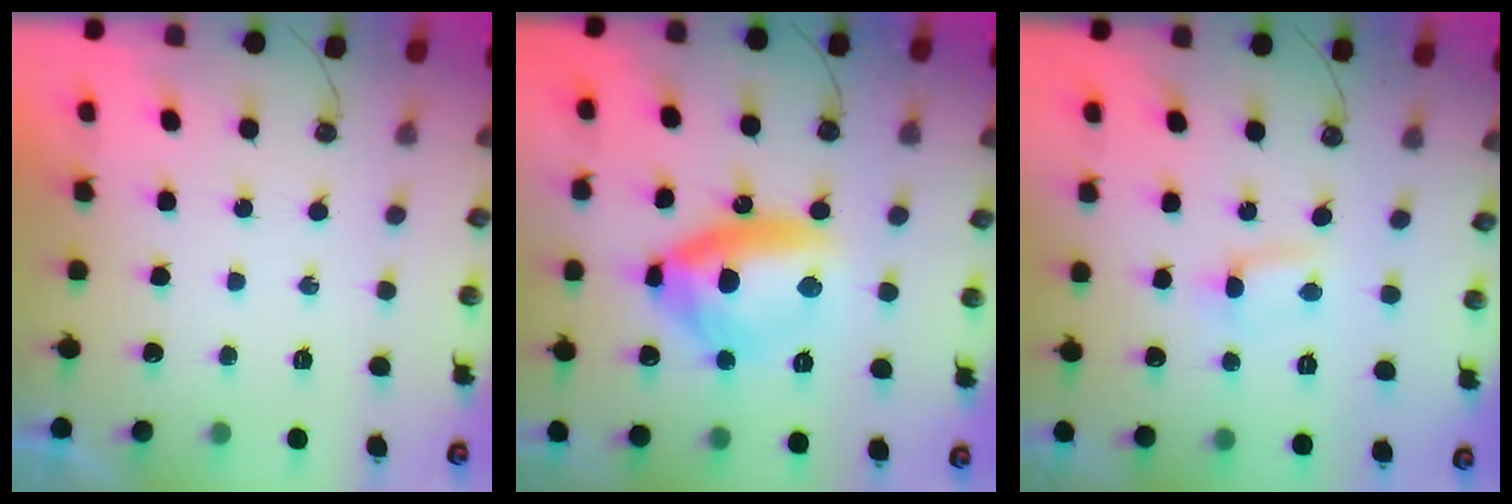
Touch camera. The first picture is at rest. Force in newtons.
{"total": 13.5, "press": 13.4, "slide": 1.6}
{"total": 0.6, "press": 0.3, "slide": 0.5}